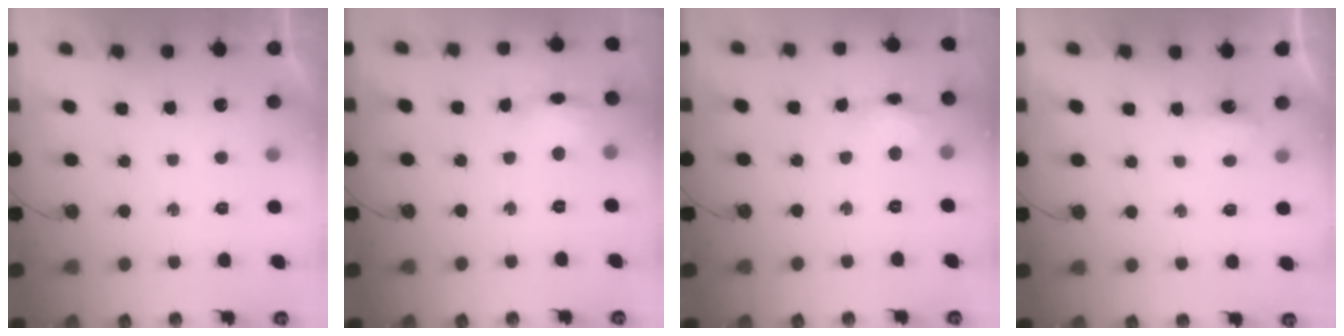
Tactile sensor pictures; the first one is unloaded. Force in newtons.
{"total": 8.4, "press": 8.3, "slide": 1.2}
{"total": 9.1, "press": 9.1, "slide": 0.6}
{"total": 3.4, "press": 3.3, "slide": 0.6}